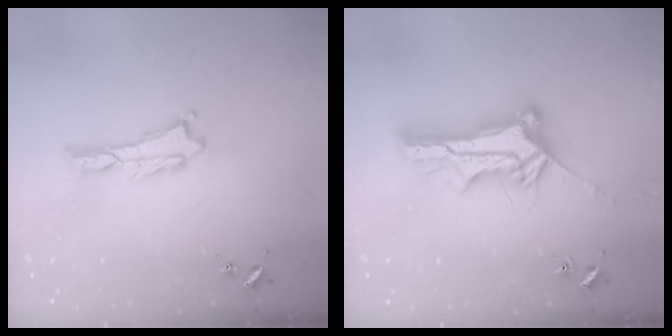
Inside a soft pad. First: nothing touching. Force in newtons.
{"total": 10.5, "press": 10.5, "slide": 0.9}